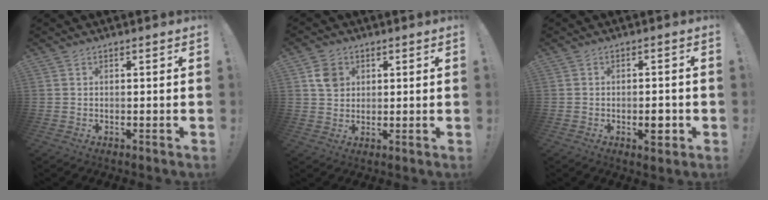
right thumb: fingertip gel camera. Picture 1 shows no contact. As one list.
[{"total": 6.1, "force": [2.4, 5.0, 2.4], "torque": [-0.018, -0.003, 0.044]}, {"total": 4.2, "force": [-1.7, 1.7, 3.5], "torque": [-0.044, 0.007, -0.029]}]